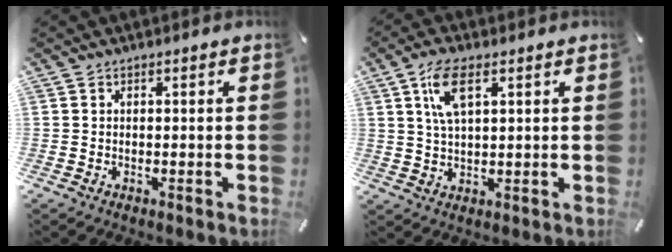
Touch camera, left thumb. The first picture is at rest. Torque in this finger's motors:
{"motor_torque": [1.20, 1.46, 0.80, -1.01, 0.34]}